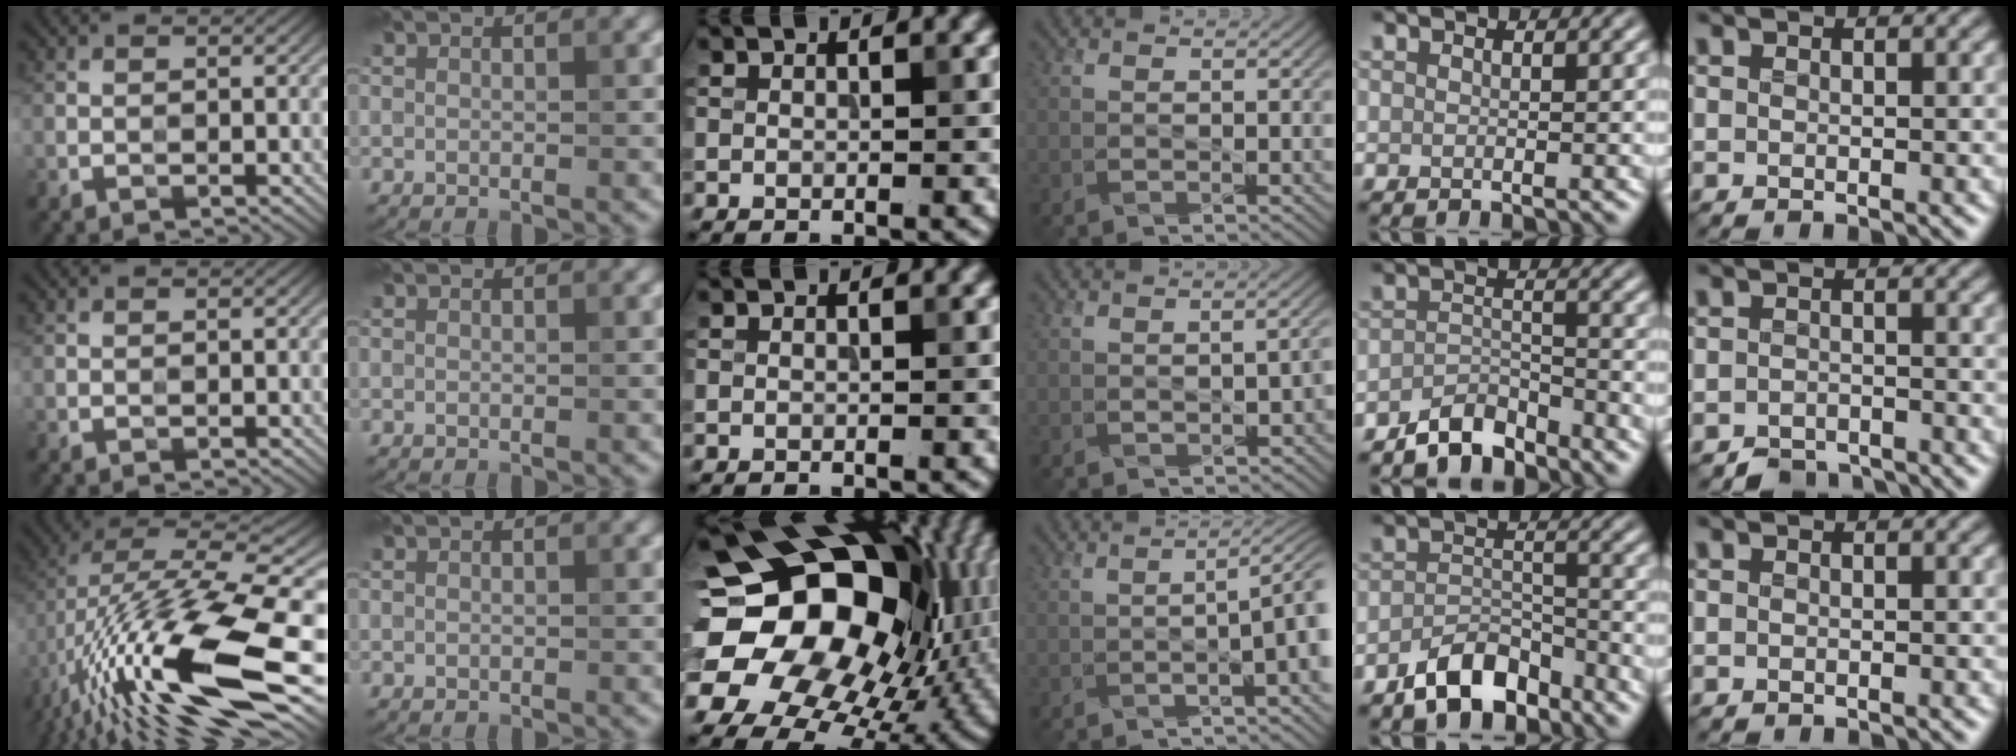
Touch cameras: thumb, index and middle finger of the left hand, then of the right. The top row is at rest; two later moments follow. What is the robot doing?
{"motion": "wipe", "object": "bowl"}